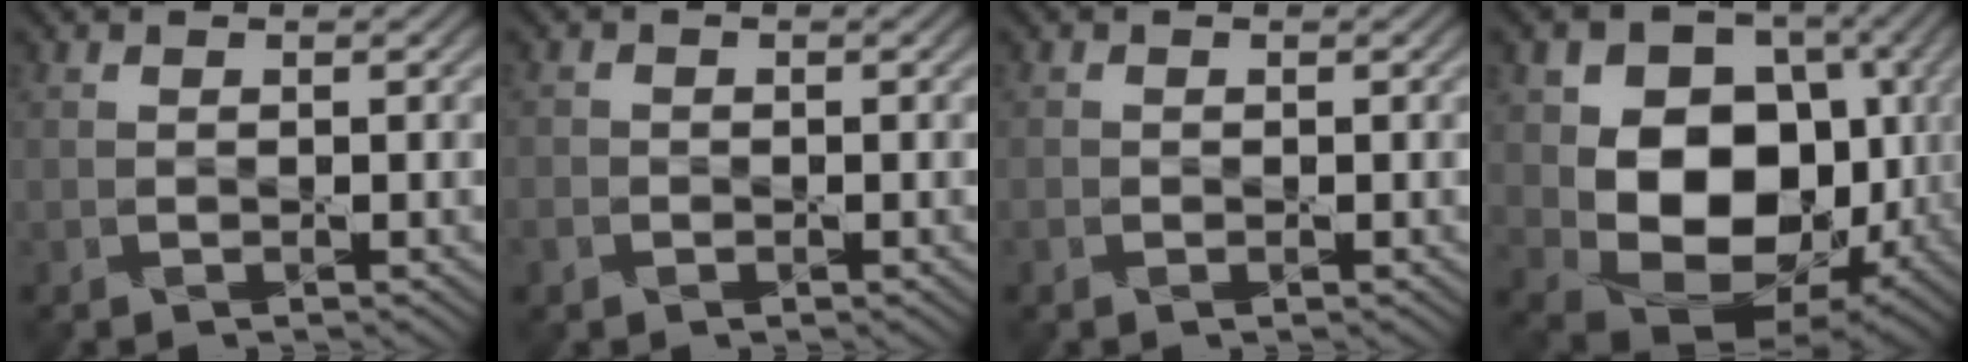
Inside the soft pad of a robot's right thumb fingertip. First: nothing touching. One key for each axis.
{"total": 1.5, "fx": -0.7, "fy": 1.2, "fz": 0.4, "tx": -0.011, "ty": -0.003, "tz": -0.020}
{"total": 0.8, "fx": -0.4, "fy": 0.6, "fz": 0.4, "tx": -0.010, "ty": -0.003, "tz": -0.009}
{"total": 14.6, "fx": 0.3, "fy": 11.0, "fz": 9.7, "tx": -0.169, "ty": -0.022, "tz": 0.009}